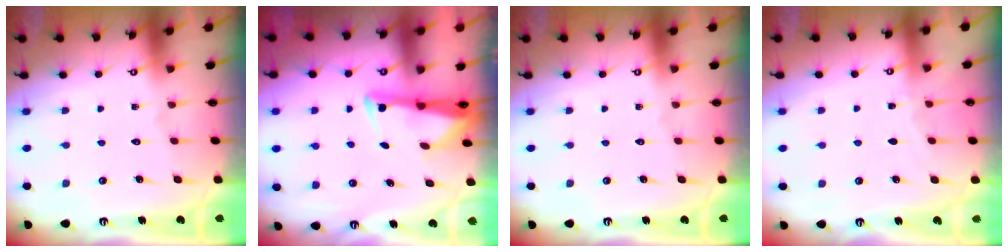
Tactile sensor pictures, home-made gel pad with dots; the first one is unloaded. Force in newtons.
{"total": 3.0, "press": 3.0, "slide": 0.7}
{"total": 0.0}
{"total": 2.7, "press": 2.6, "slide": 0.3}